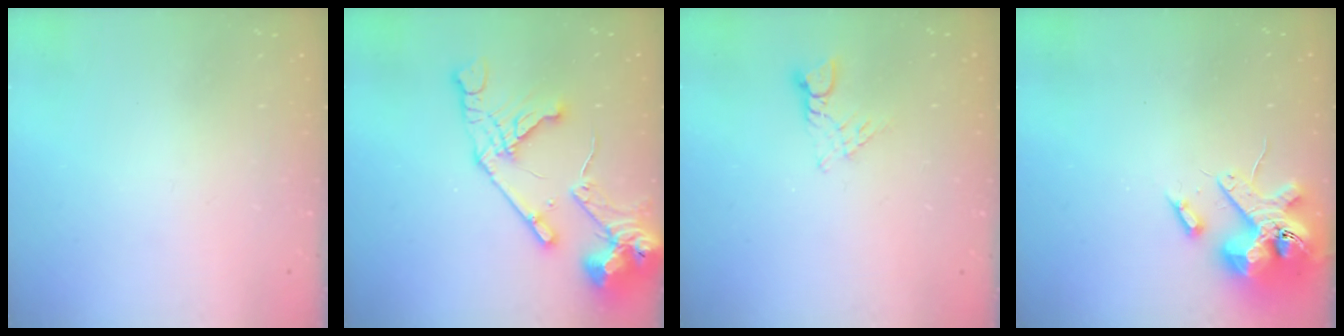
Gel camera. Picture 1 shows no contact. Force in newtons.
{"total": 18.4, "press": 18.3, "slide": 2.1}
{"total": 3.4, "press": 3.4, "slide": 0.3}
{"total": 14.5, "press": 14.3, "slide": 2.3}